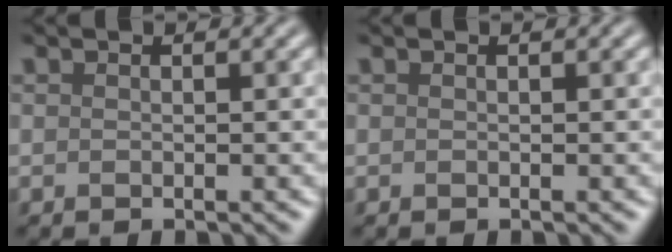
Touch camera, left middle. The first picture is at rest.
{"total": 0.0}